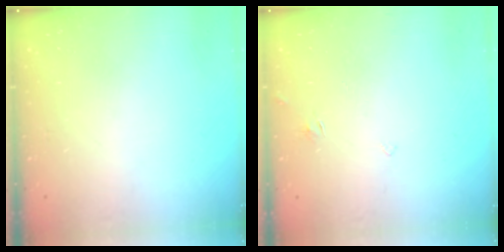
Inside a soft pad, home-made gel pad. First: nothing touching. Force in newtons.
{"total": 2.5, "press": 2.5, "slide": 0.3}